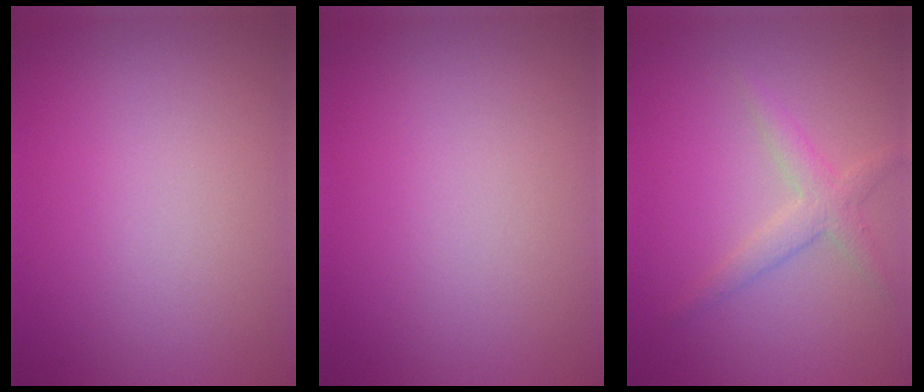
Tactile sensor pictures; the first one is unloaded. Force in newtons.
{"total": 0.0}
{"total": 2.3, "press": 2.3, "slide": 0.1}